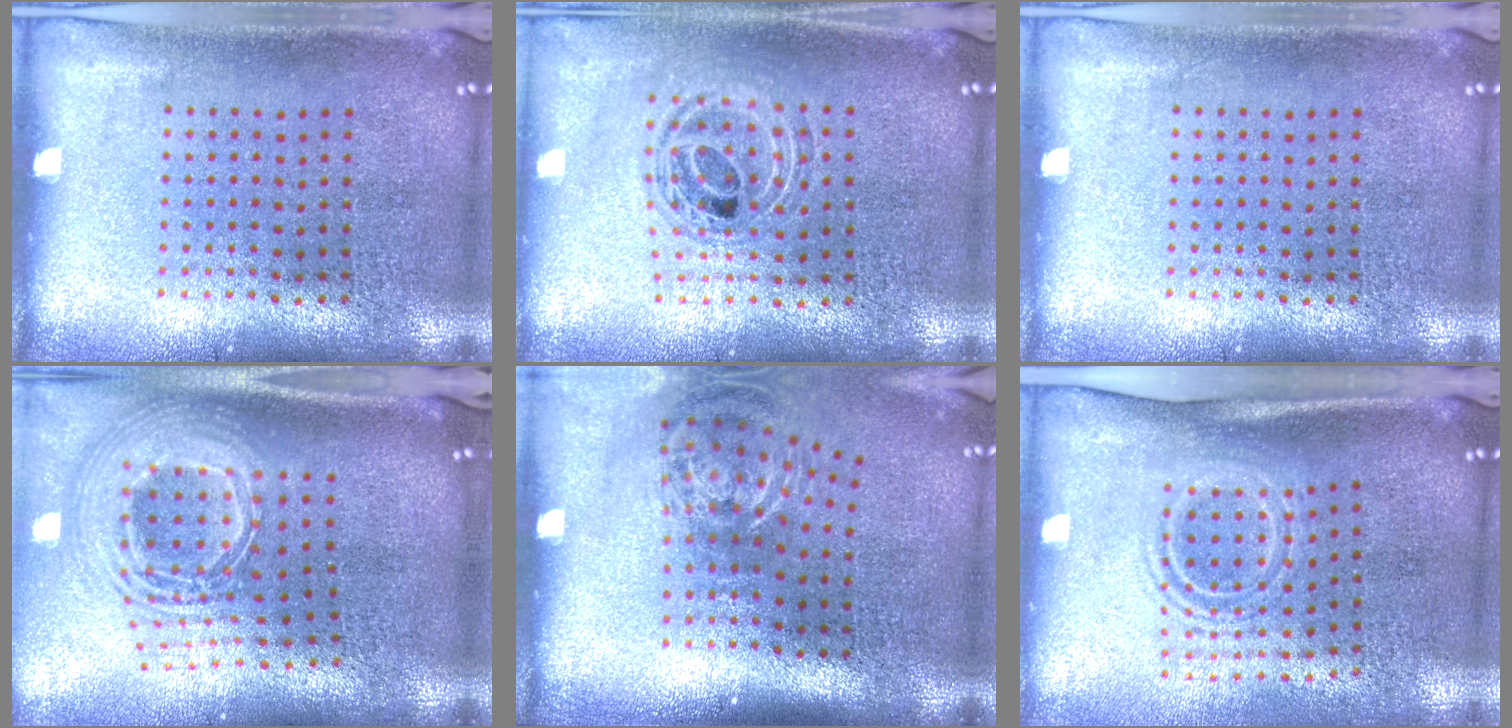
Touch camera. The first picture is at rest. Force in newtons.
{"total": 0.9, "press": 0.8, "slide": 0.2}
{"total": 0.0}
{"total": 2.7, "press": 1.9, "slide": 2.0}
{"total": 1.6, "press": 1.2, "slide": 1.1}
{"total": 1.6, "press": 1.1, "slide": 1.1}